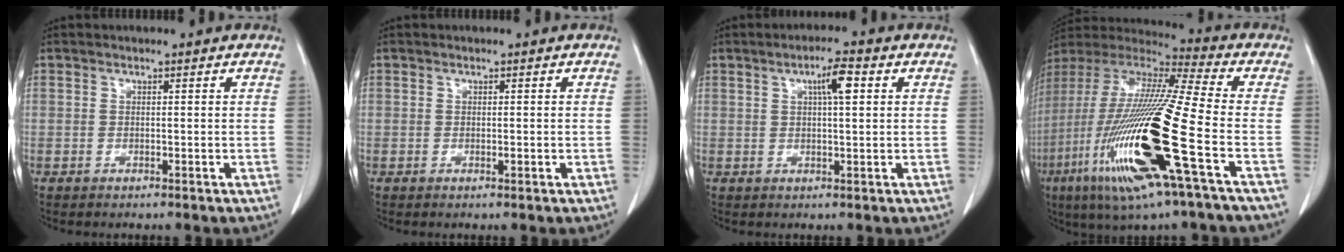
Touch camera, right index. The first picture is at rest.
{"total": 0.7, "force": [-0.1, 0.2, 0.6], "torque": [-0.009, -0.001, 0.002]}
{"total": 4.4, "force": [1.5, 0.6, 4.1], "torque": [-0.072, 0.005, 0.025]}
{"total": 24.4, "force": [-7.8, 1.3, 23.1], "torque": [-0.490, -0.043, -0.151]}